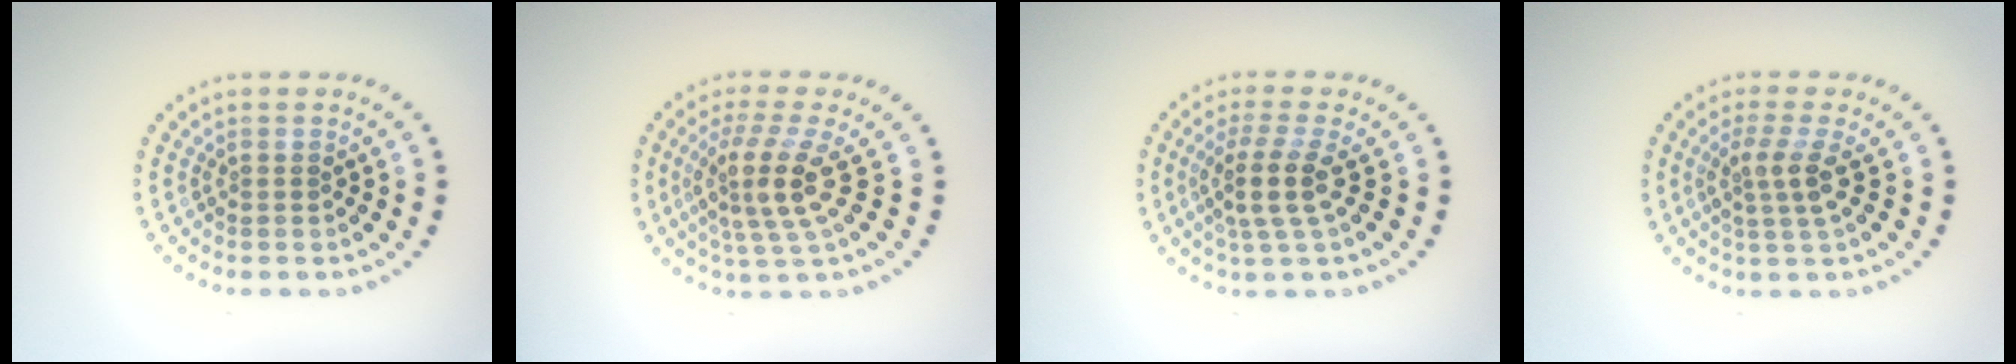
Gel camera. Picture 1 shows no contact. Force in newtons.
{"total": 4.3, "press": 3.3, "slide": 2.8}
{"total": 3.4, "press": 2.6, "slide": 2.1}
{"total": 2.7, "press": 2.0, "slide": 1.8}